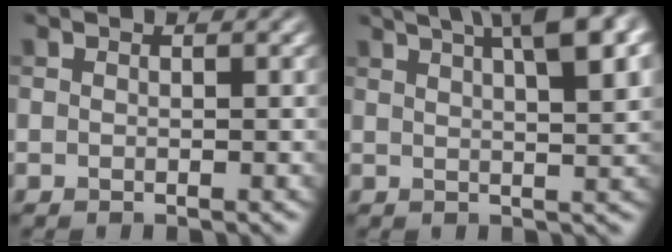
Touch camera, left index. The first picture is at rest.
{"total": 10.5, "force": [5.4, 3.5, 8.3], "torque": [-0.084, 0.039, 0.056]}